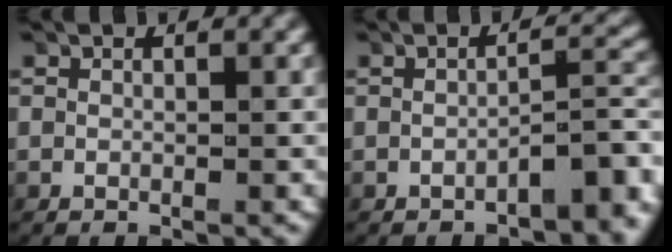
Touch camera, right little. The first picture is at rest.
{"total": 3.9, "force": [-2.3, 1.0, 3.0], "torque": [-0.030, 0.004, -0.032]}